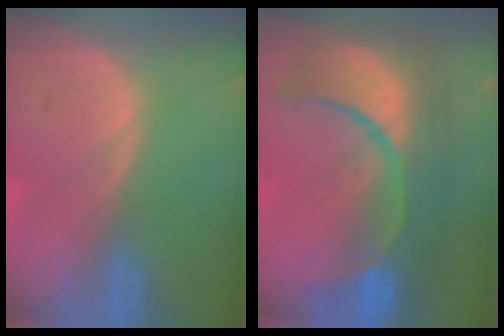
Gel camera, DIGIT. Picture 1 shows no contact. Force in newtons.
{"total": 12.3, "press": 12.2, "slide": 1.4}